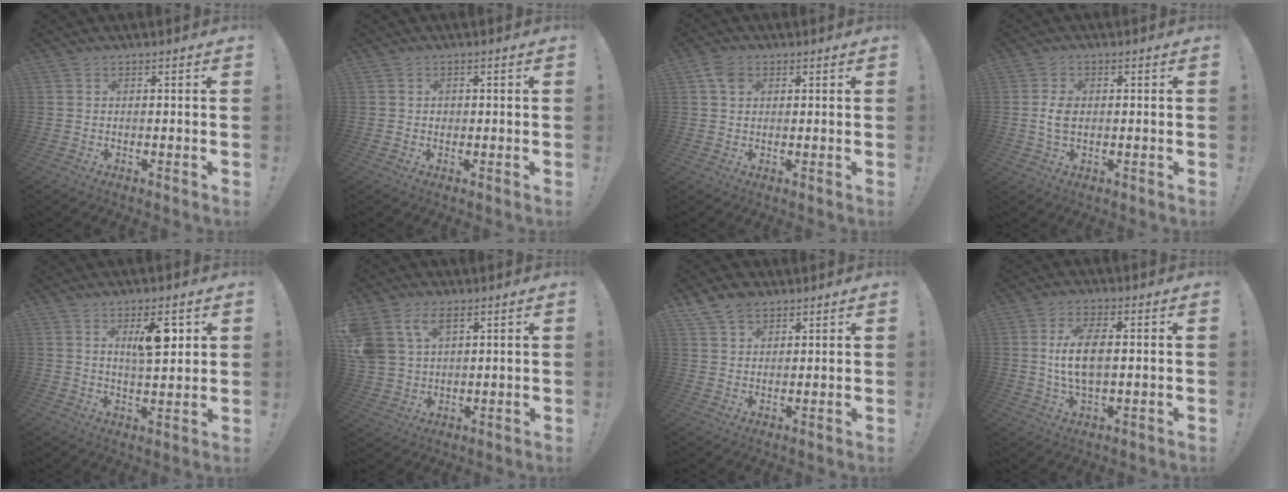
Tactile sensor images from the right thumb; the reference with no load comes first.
{"total": 1.1, "force": [0.0, 1.1, 0.4], "torque": [-0.003, 0.002, -0.002]}
{"total": 4.4, "force": [1.8, 3.0, 2.6], "torque": [-0.040, 0.000, 0.035]}
{"total": 4.4, "force": [-0.1, 2.7, 3.5], "torque": [-0.063, -0.002, -0.006]}
{"total": 9.6, "force": [4.0, 3.3, 8.1], "torque": [-0.109, -0.022, 0.060]}
{"total": 10.6, "force": [5.6, 7.0, 5.7], "torque": [-0.122, -0.020, 0.113]}
{"total": 7.0, "force": [5.1, 4.2, 2.4], "torque": [-0.042, -0.021, 0.099]}
{"total": 9.6, "force": [0.8, 4.4, 8.5], "torque": [-0.159, -0.008, 0.010]}